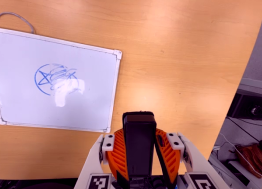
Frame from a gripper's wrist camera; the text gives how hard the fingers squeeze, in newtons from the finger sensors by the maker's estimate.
{"total": 7.9, "left": 6.9, "right": 8.8}